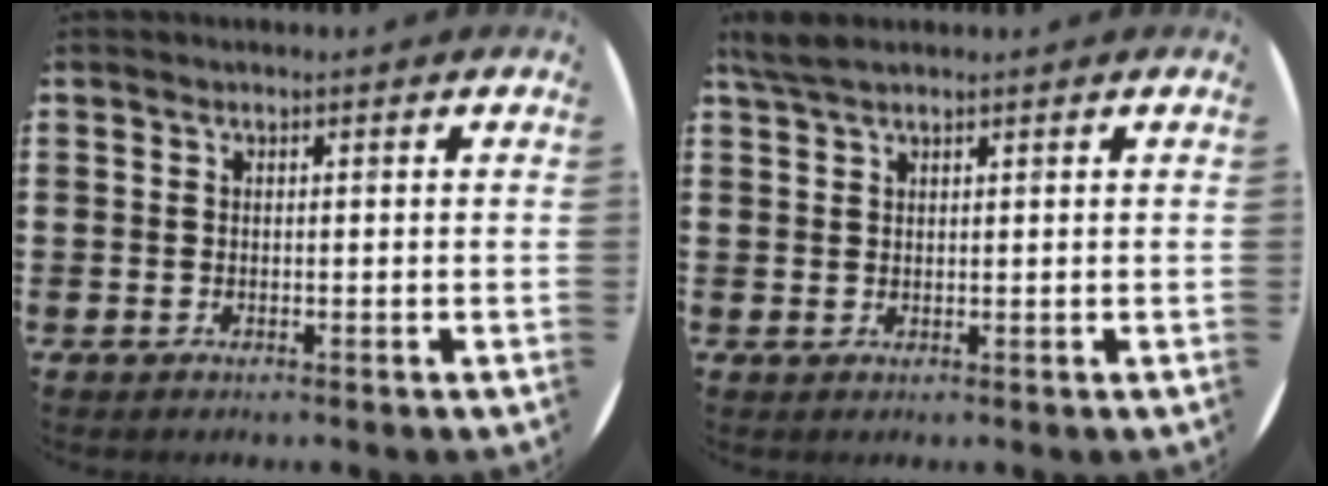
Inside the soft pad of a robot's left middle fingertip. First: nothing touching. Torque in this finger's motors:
{"motor_torque": [0.51, -0.45, 0.03, 0.02]}